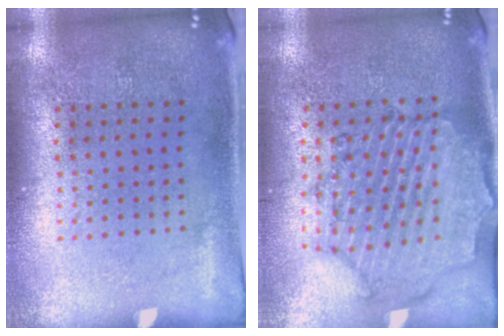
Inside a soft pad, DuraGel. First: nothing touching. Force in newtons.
{"total": 1.6, "press": 1.6, "slide": 0.3}